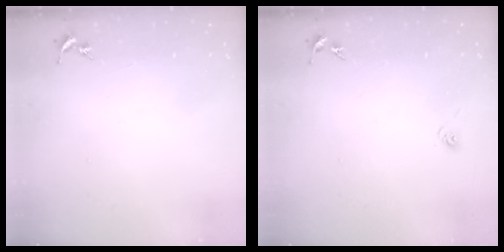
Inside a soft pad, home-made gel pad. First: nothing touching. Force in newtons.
{"total": 3.3, "press": 3.0, "slide": 1.2}